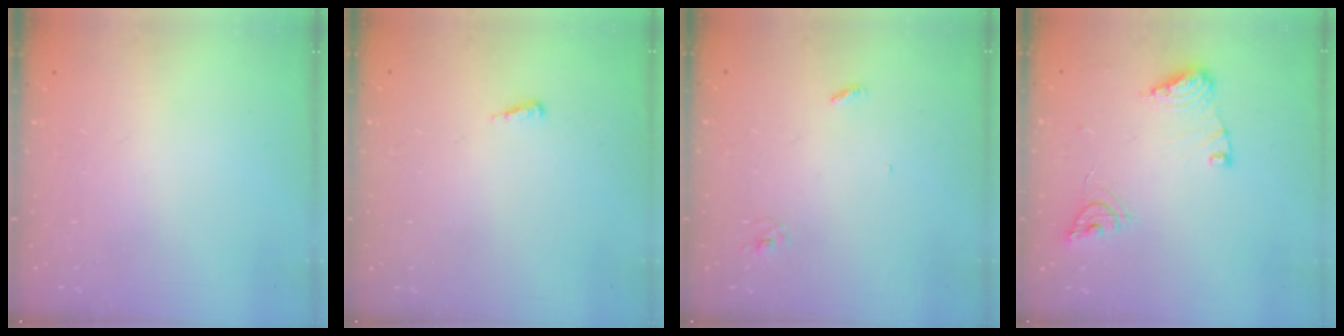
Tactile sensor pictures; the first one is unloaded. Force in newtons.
{"total": 3.9, "press": 3.6, "slide": 1.5}
{"total": 2.8, "press": 2.8, "slide": 0.3}
{"total": 11.5, "press": 11.4, "slide": 1.0}